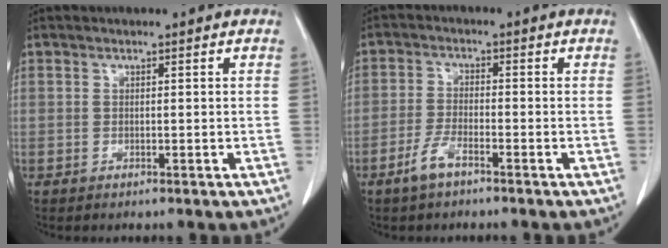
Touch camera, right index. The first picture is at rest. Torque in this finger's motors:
{"motor_torque": [0.60, -0.27, 0.11, 0.06]}